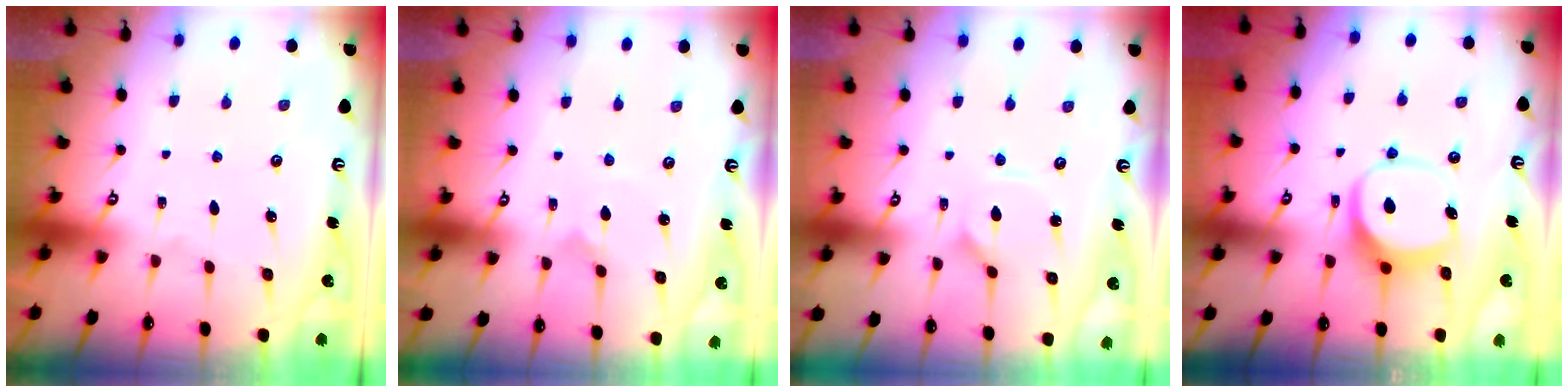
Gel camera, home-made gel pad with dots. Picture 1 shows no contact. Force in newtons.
{"total": 0.0}
{"total": 1.5, "press": 1.4, "slide": 0.3}
{"total": 9.4, "press": 9.4, "slide": 0.4}